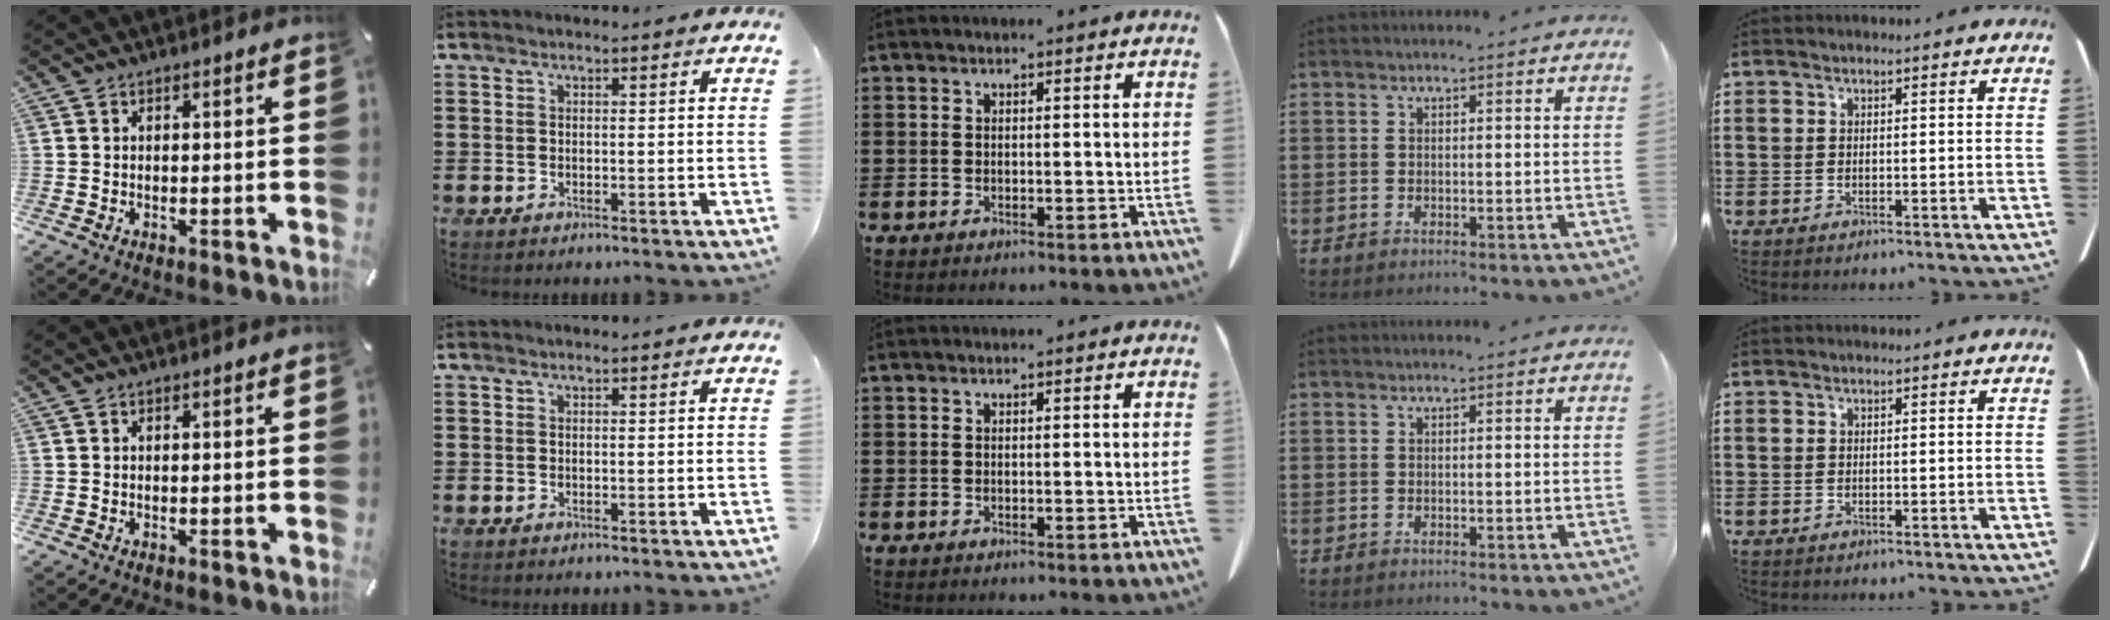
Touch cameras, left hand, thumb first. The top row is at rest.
{}